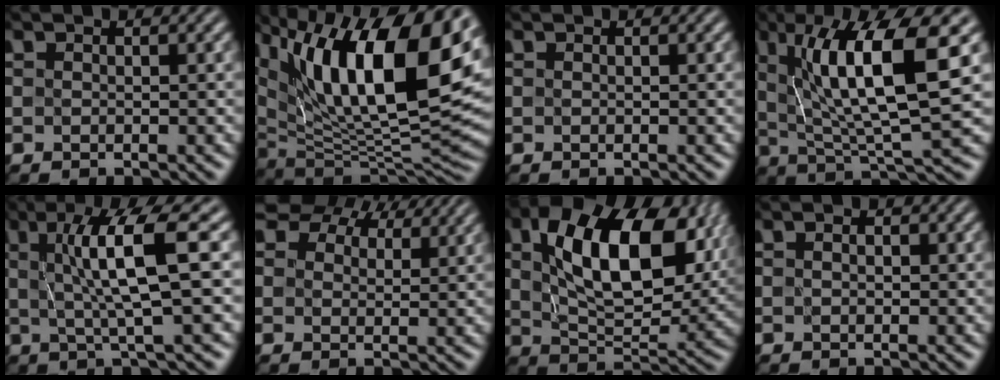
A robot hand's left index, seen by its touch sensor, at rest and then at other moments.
{"total": 16.5, "force": [6.5, 6.5, 13.7], "torque": [-0.229, 0.015, 0.110]}
{"total": 0.0}
{"total": 10.8, "force": [3.2, 2.1, 10.1], "torque": [-0.158, -0.001, 0.062]}
{"total": 7.0, "force": [1.1, 0.8, 6.9], "torque": [-0.120, 0.009, 0.020]}
{"total": 7.9, "force": [6.3, 3.7, 3.0], "torque": [-0.070, 0.006, 0.100]}
{"total": 13.1, "force": [3.7, 7.2, 10.3], "torque": [-0.162, -0.001, 0.073]}
{"total": 1.2, "force": [0.5, 0.8, 0.7], "torque": [-0.010, 0.006, -0.010]}